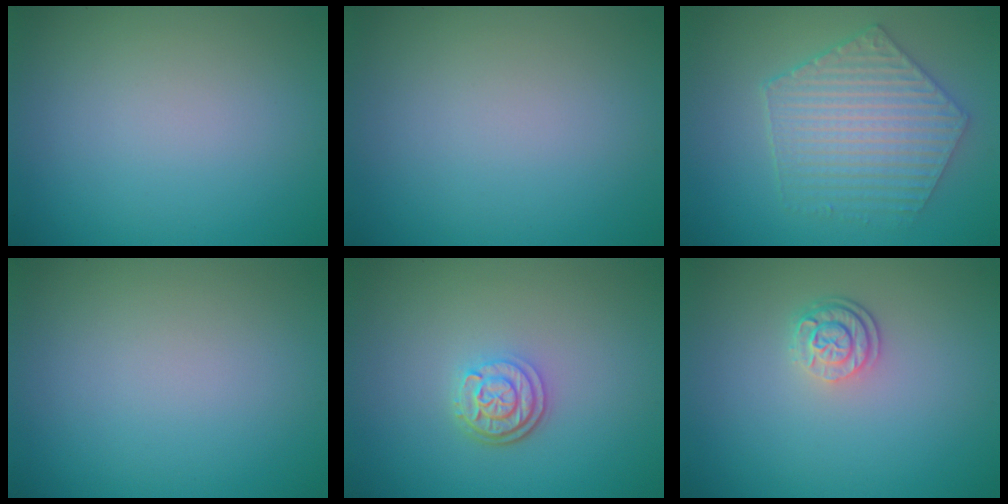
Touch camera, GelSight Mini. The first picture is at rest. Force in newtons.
{"total": 0.0}
{"total": 5.6, "press": 4.6, "slide": 3.1}
{"total": 0.0}
{"total": 2.9, "press": 2.4, "slide": 1.7}
{"total": 2.5, "press": 1.9, "slide": 1.6}